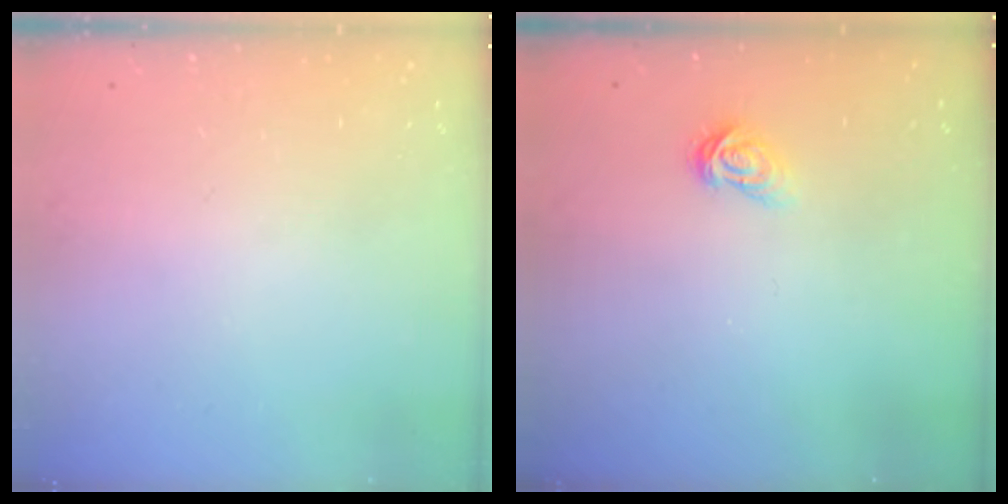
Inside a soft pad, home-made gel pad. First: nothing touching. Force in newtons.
{"total": 3.8, "press": 3.8, "slide": 0.5}